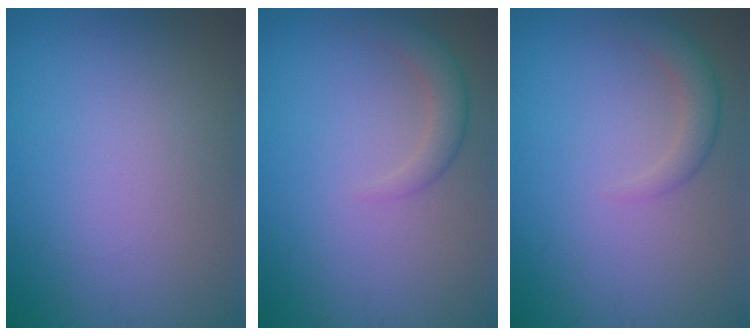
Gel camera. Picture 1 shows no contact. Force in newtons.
{"total": 2.1, "press": 2.1, "slide": 0.2}
{"total": 2.1, "press": 2.1, "slide": 0.2}